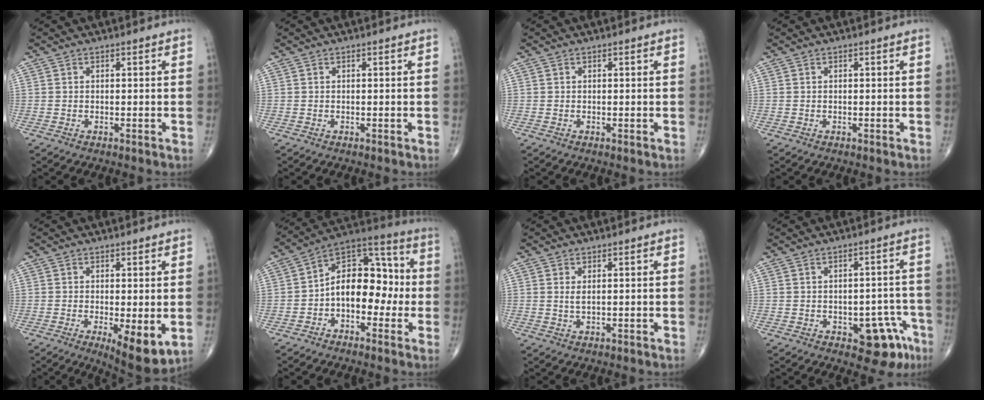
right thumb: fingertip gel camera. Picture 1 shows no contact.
{"total": 0.0}
{"total": 0.0}
{"total": 0.0}
{"total": 9.0, "force": [-1.8, 2.9, 8.3], "torque": [-0.121, -0.026, -0.021]}
{"total": 14.0, "force": [-2.0, 9.0, 10.6], "torque": [-0.130, 0.046, -0.046]}
{"total": 1.3, "force": [0.5, 0.4, 1.1], "torque": [-0.025, -0.005, 0.012]}
{"total": 8.6, "force": [-3.9, 4.6, 6.1], "torque": [-0.037, 0.028, -0.042]}